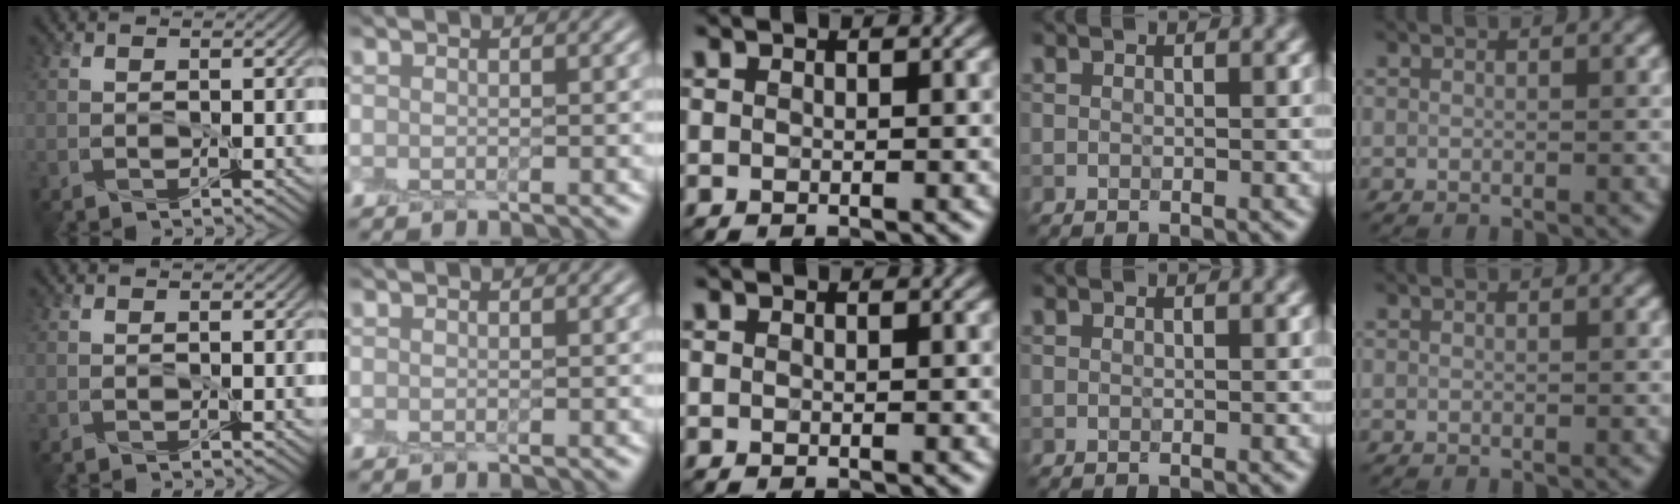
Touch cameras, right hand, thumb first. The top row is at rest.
{}